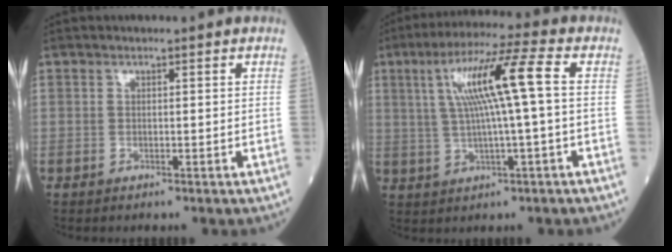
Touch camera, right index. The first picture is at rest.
{"total": 10.9, "force": [1.8, -0.2, 10.8], "torque": [-0.198, 0.022, 0.033]}